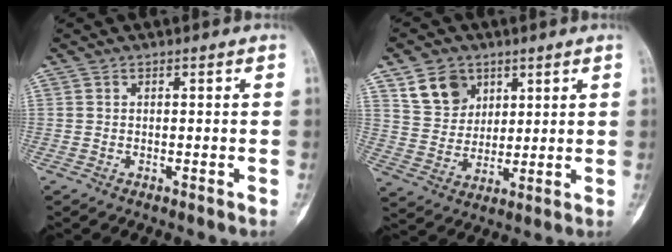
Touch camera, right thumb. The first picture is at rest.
{"total": 9.1, "force": [4.9, 7.0, 3.4], "torque": [-0.034, -0.024, 0.097]}